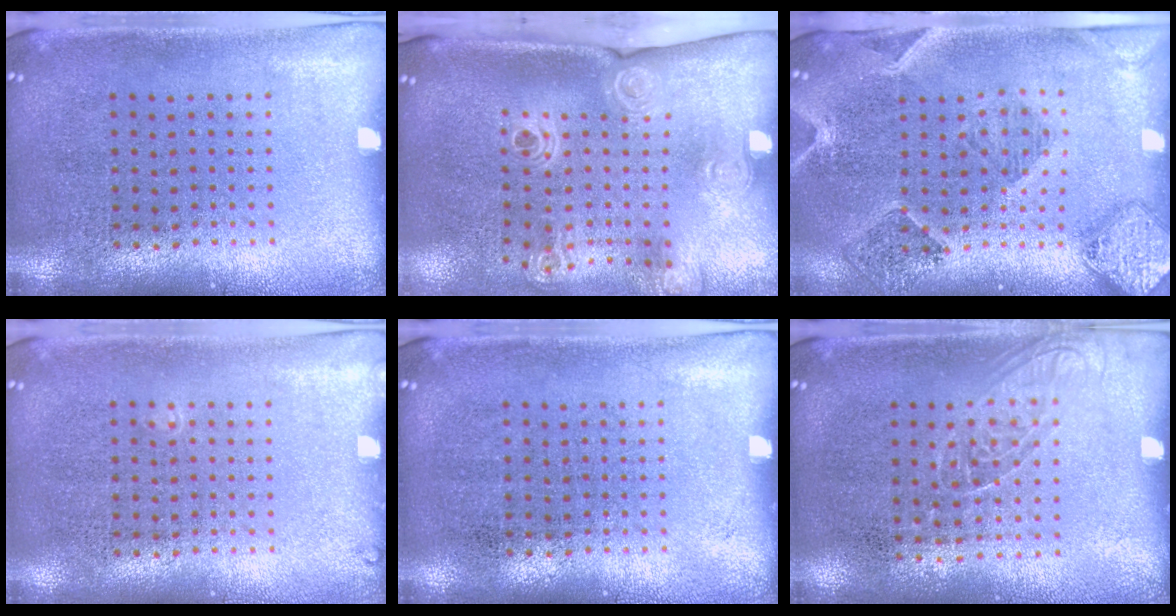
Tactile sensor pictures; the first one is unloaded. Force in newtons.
{"total": 2.2, "press": 1.6, "slide": 1.5}
{"total": 1.6, "press": 1.5, "slide": 0.3}
{"total": 0.5, "press": 0.5, "slide": 0.2}
{"total": 0.0}
{"total": 1.1, "press": 0.9, "slide": 0.5}